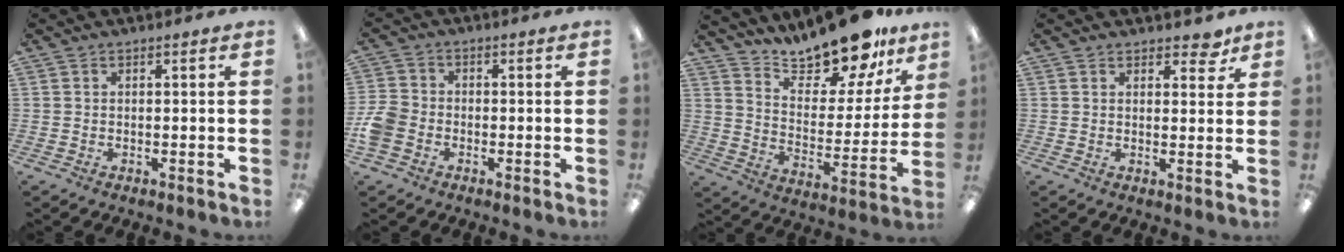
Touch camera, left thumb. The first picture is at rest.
{"total": 5.8, "force": [-2.4, 4.5, 2.8], "torque": [-0.054, 0.017, -0.040]}
{"total": 17.0, "force": [15.5, 4.5, 5.3], "torque": [-0.091, -0.126, 0.273]}
{"total": 4.1, "force": [3.3, 1.9, 1.6], "torque": [-0.006, -0.017, 0.055]}